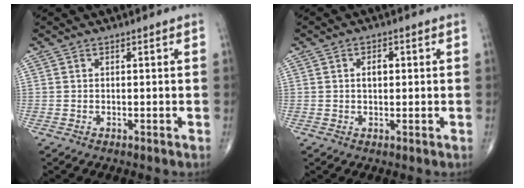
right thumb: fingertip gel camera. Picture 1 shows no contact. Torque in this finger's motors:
{"motor_torque": [0.34, 0.56, 0.25, 0.09, 0.08]}